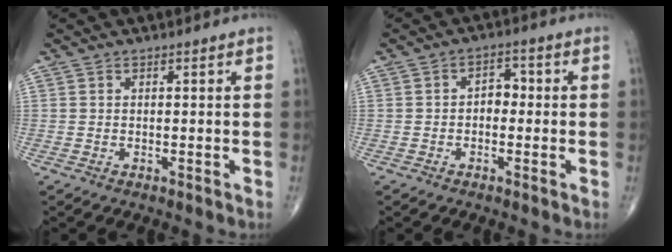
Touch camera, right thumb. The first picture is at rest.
{"total": 3.6, "force": [-0.3, 2.5, 2.6], "torque": [-0.023, 0.017, -0.013]}